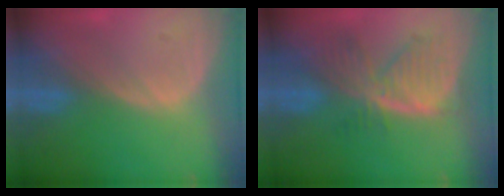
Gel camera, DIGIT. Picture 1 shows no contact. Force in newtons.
{"total": 7.8, "press": 6.8, "slide": 3.7}